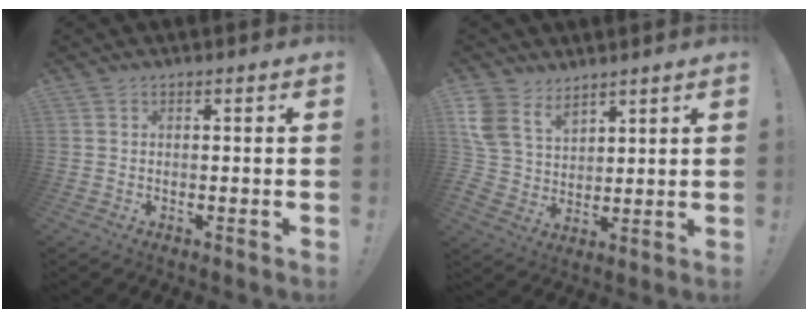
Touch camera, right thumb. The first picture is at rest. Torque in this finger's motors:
{"motor_torque": [0.96, 1.34, 0.11, 0.12, 0.05]}